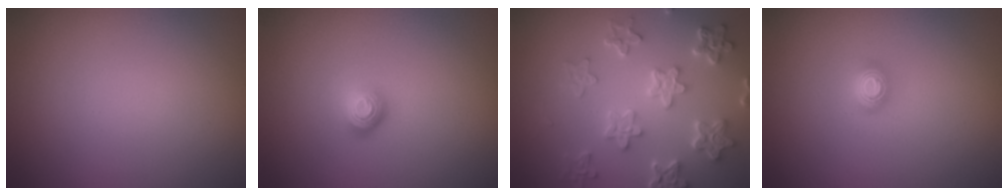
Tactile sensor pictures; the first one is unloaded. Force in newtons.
{"total": 1.8, "press": 1.2, "slide": 1.4}
{"total": 6.0, "press": 4.6, "slide": 4.0}
{"total": 1.6, "press": 1.3, "slide": 1.1}